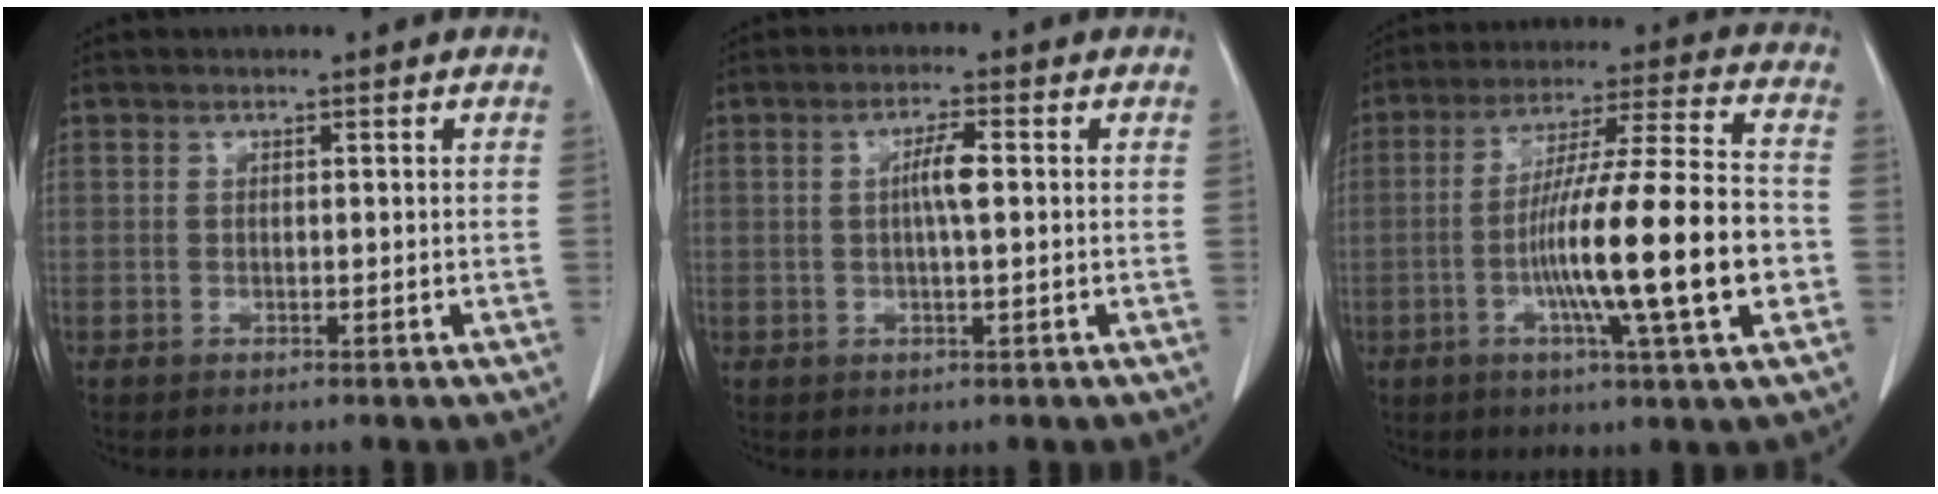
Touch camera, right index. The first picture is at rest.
{"total": 3.5, "force": [0.3, 0.2, 3.5], "torque": [-0.066, 0.001, 0.004]}
{"total": 18.0, "force": [-4.0, 0.1, 17.5], "torque": [-0.295, -0.002, -0.071]}